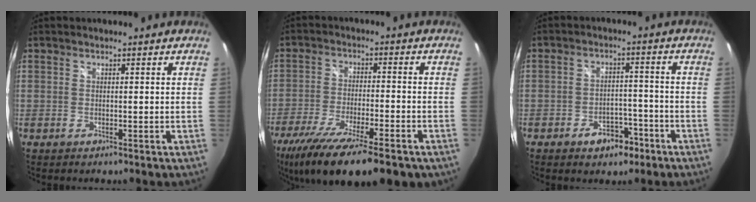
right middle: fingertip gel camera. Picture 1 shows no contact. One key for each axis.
{"total": 19.0, "fx": -13.6, "fy": 4.0, "fz": 12.7, "tx": -0.244, "ty": -0.063, "tz": -0.223}
{"total": 6.2, "fx": -4.0, "fy": 3.6, "fz": 3.1, "tx": -0.059, "ty": 0.011, "tz": -0.047}